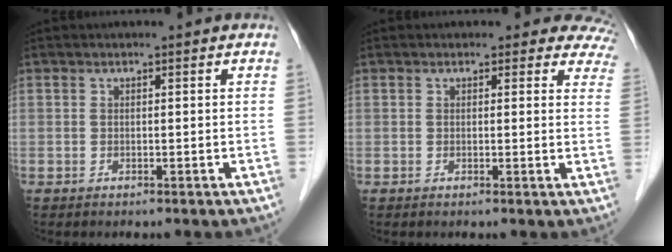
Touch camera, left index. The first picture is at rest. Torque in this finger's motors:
{"motor_torque": [0.97, -1.17, 0.28, 0.03]}